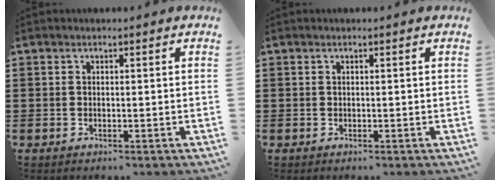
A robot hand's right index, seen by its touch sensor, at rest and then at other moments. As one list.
[{"total": 0.0}]